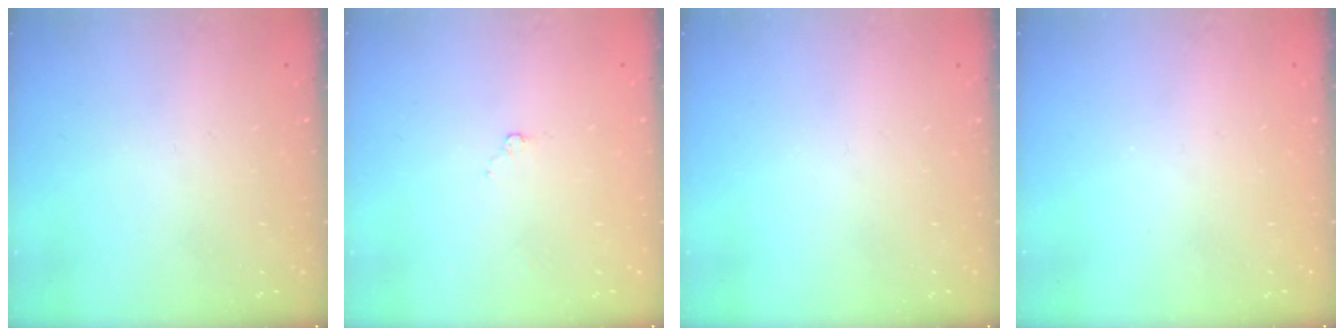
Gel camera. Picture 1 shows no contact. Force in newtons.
{"total": 1.3, "press": 1.3, "slide": 0.3}
{"total": 0.0}
{"total": 0.0}